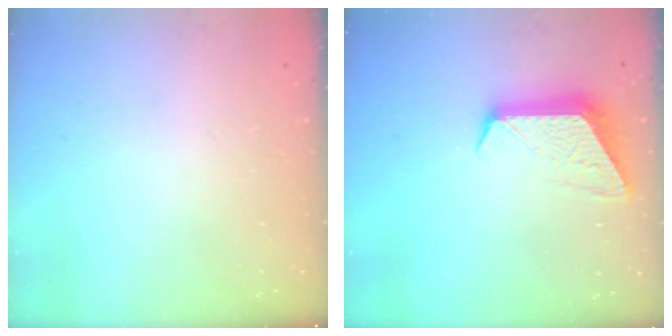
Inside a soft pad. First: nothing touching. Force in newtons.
{"total": 10.4, "press": 10.4, "slide": 0.9}